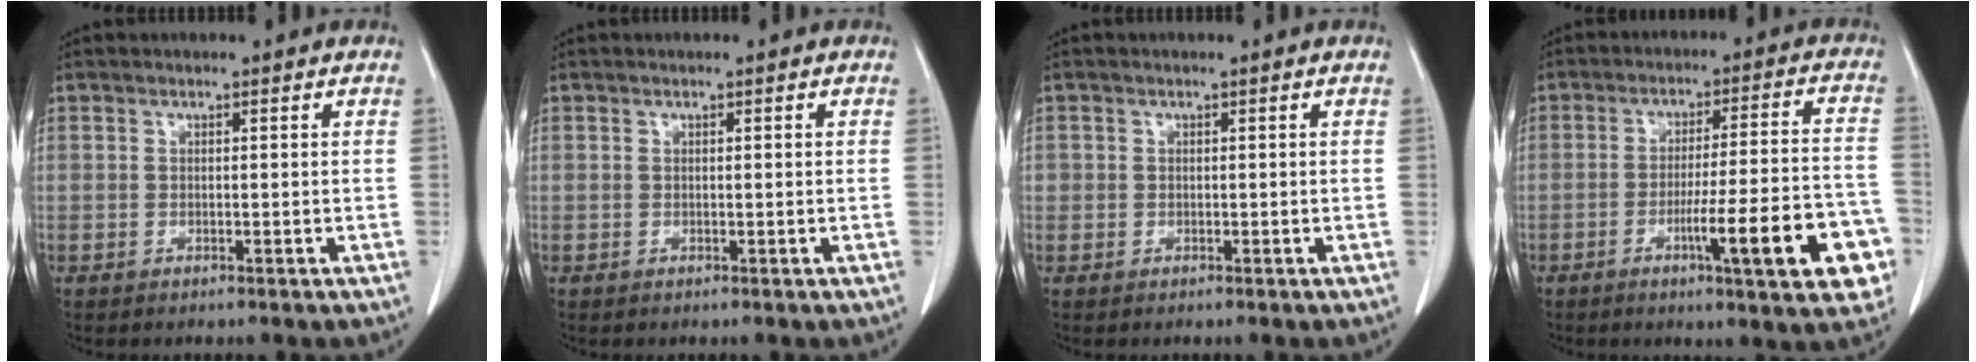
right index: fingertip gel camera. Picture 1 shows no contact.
{"total": 0.0}
{"total": 0.7, "force": [0.0, 0.7, 0.0], "torque": [0.010, 0.006, -0.002]}
{"total": 15.0, "force": [-5.9, 1.6, 13.7], "torque": [-0.158, 0.013, -0.075]}